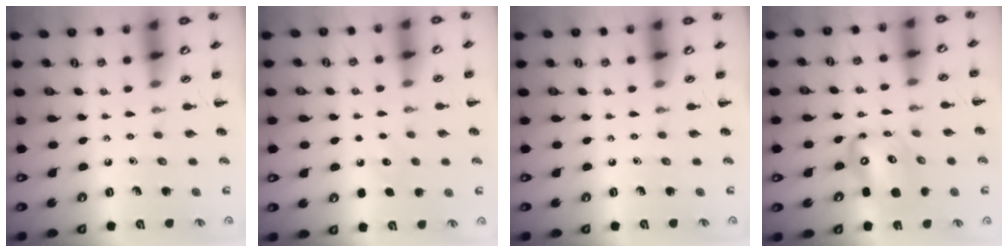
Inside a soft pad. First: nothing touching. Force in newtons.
{"total": 5.9, "press": 5.8, "slide": 1.4}
{"total": 0.0}
{"total": 12.7, "press": 12.2, "slide": 3.6}